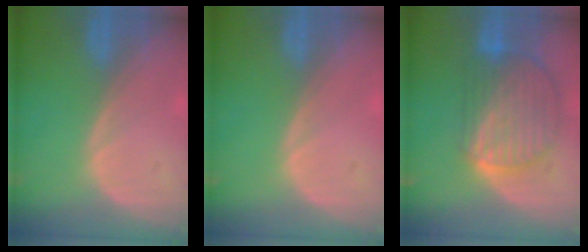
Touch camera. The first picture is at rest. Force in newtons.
{"total": 0.0}
{"total": 10.2, "press": 8.7, "slide": 5.3}